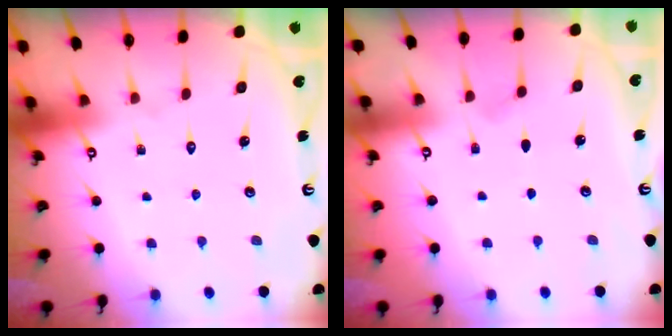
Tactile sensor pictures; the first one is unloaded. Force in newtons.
{"total": 3.6, "press": 3.1, "slide": 1.8}